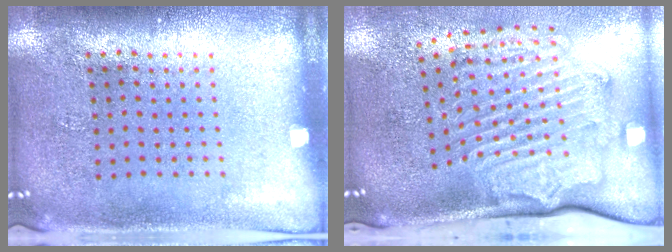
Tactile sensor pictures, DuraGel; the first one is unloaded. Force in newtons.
{"total": 2.5, "press": 2.2, "slide": 1.2}